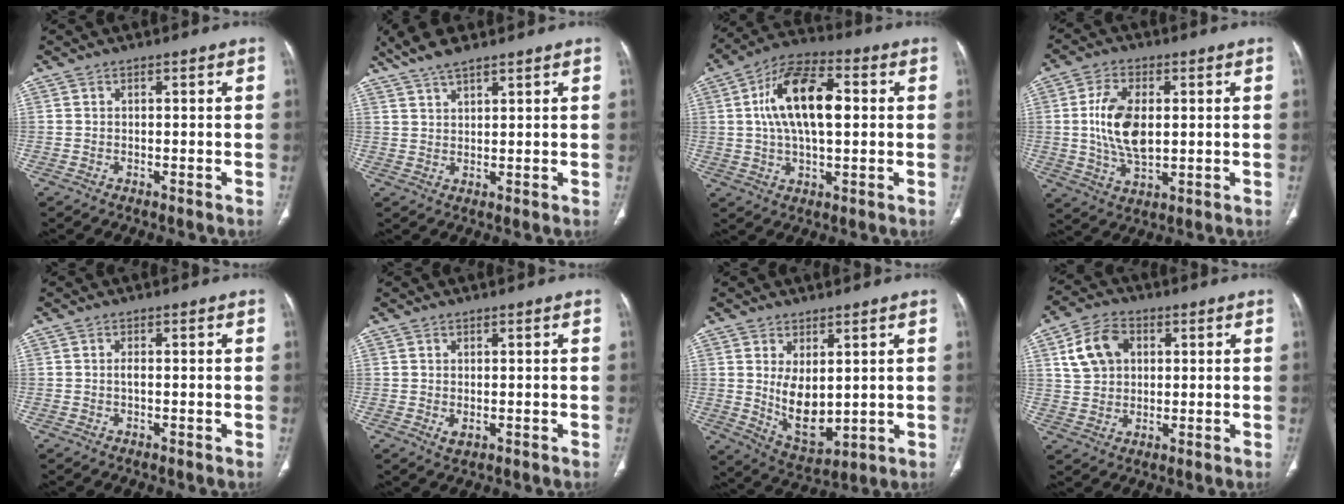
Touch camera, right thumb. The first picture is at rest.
{"total": 6.5, "force": [5.0, 1.7, 3.7], "torque": [-0.072, -0.003, 0.098]}
{"total": 15.5, "force": [2.3, 7.5, 13.3], "torque": [-0.233, 0.017, 0.035]}
{"total": 11.2, "force": [1.0, 6.1, 9.4], "torque": [-0.179, -0.006, 0.025]}
{"total": 0.7, "force": [-0.1, 0.3, 0.6], "torque": [-0.012, 0.000, -0.004]}
{"total": 1.4, "force": [-0.1, 0.9, 1.1], "torque": [-0.020, -0.005, 0.005]}
{"total": 9.3, "force": [1.4, 5.1, 7.6], "torque": [-0.108, -0.026, 0.051]}
{"total": 9.3, "force": [2.9, 6.9, 5.5], "torque": [-0.089, 0.006, 0.055]}